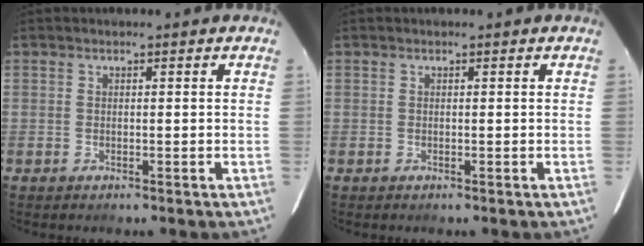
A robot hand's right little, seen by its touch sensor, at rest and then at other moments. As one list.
[{"total": 0.0}]